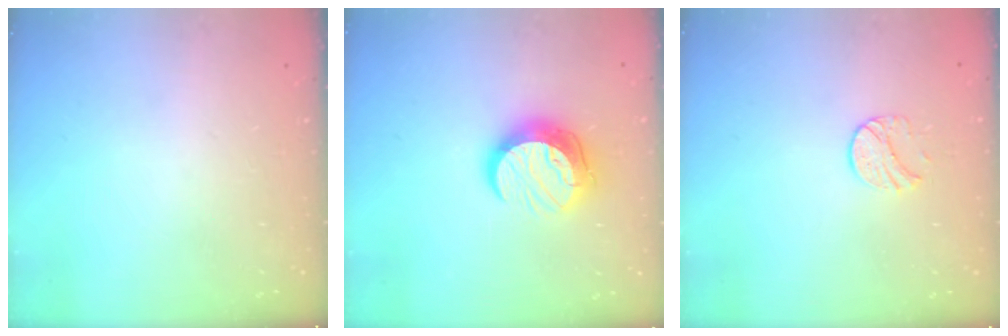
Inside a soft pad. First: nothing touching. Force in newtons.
{"total": 12.4, "press": 12.3, "slide": 1.0}
{"total": 7.3, "press": 7.3, "slide": 0.6}